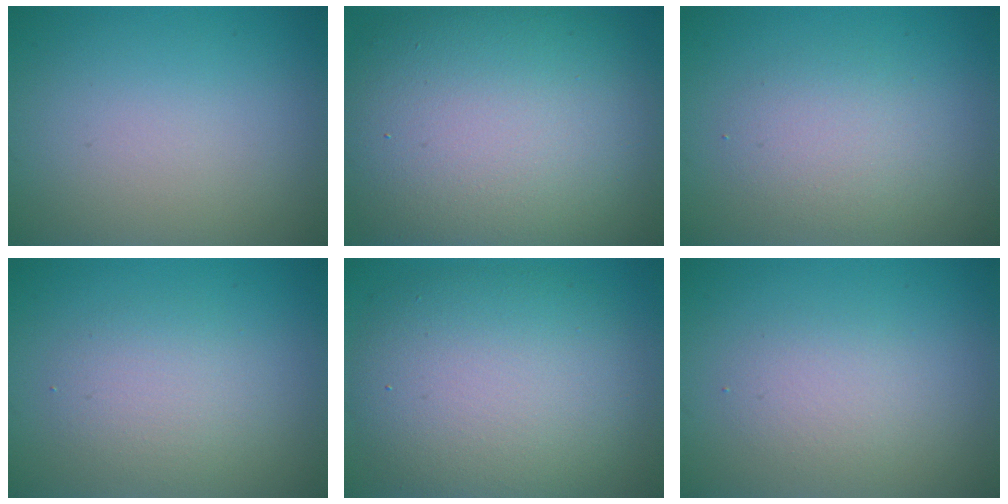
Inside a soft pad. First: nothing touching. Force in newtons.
{"total": 15.2, "press": 15.2, "slide": 0.8}
{"total": 2.7, "press": 2.7, "slide": 0.1}
{"total": 2.6, "press": 2.6, "slide": 0.2}
{"total": 9.6, "press": 9.5, "slide": 0.9}
{"total": 2.0, "press": 2.0, "slide": 0.1}